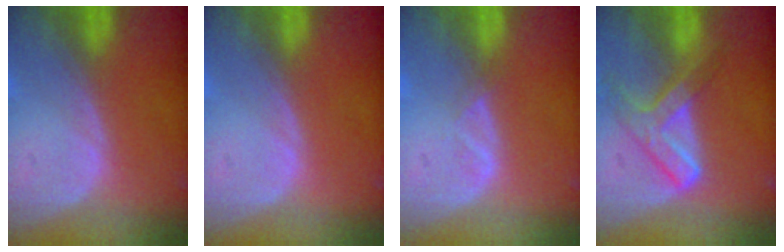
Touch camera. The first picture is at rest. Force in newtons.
{"total": 0.0}
{"total": 1.3, "press": 1.2, "slide": 0.7}
{"total": 7.2, "press": 6.2, "slide": 3.8}